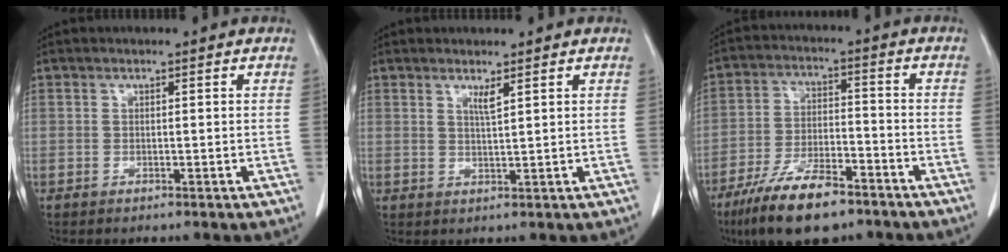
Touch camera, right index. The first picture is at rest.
{"total": 1.7, "force": [1.1, -0.2, 1.3], "torque": [-0.026, -0.008, 0.021]}
{"total": 12.6, "force": [-9.0, 3.7, 8.1], "torque": [-0.151, -0.015, -0.160]}